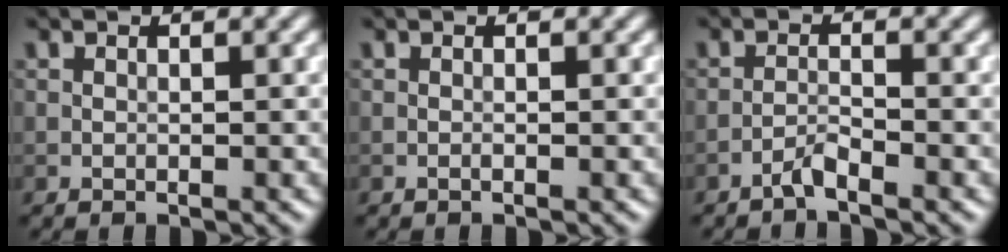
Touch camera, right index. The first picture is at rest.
{"total": 0.0}
{"total": 1.4, "force": [-1.2, 0.0, 0.8], "torque": [-0.014, 0.006, -0.029]}